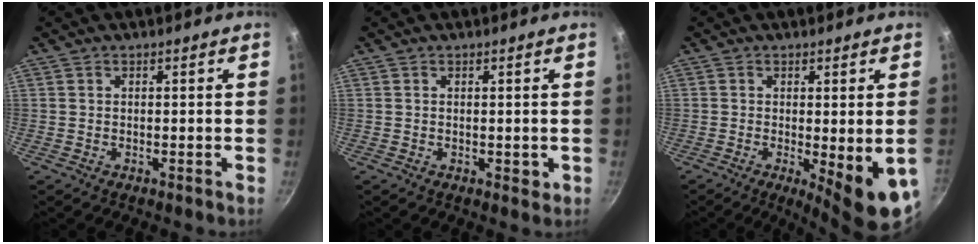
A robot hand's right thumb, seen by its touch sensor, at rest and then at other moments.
{"total": 1.3, "force": [0.0, 0.7, 1.1], "torque": [-0.013, -0.001, 0.000]}
{"total": 9.5, "force": [-2.0, 2.1, 9.0], "torque": [-0.110, -0.016, -0.018]}